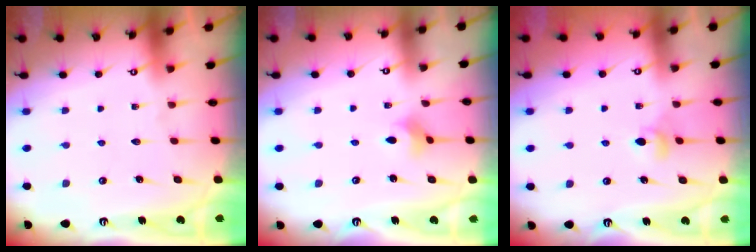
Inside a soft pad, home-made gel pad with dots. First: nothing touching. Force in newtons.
{"total": 4.4, "press": 4.3, "slide": 0.8}
{"total": 4.0, "press": 4.0, "slide": 0.6}